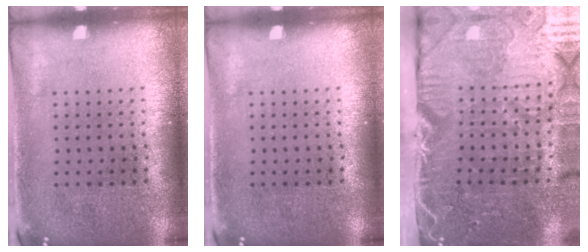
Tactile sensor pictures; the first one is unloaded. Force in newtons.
{"total": 0.0}
{"total": 5.4, "press": 4.4, "slide": 3.1}